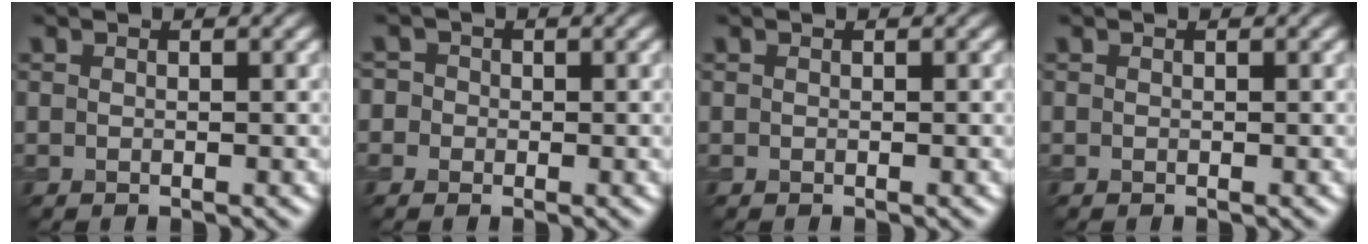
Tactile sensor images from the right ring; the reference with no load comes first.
{"total": 1.8, "force": [0.0, 1.7, 0.4], "torque": [0.010, 0.016, -0.023]}
{"total": 0.0}
{"total": 0.0}